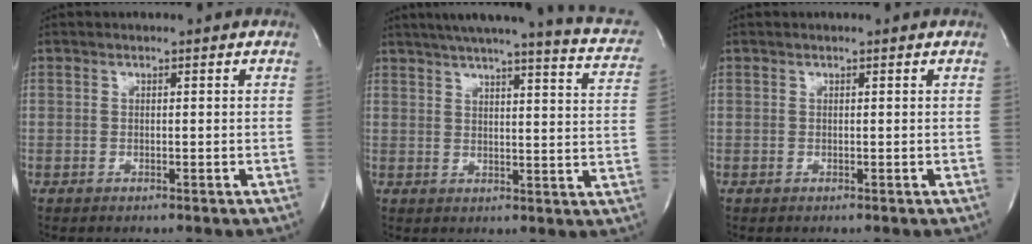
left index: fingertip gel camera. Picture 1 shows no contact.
{"total": 20.3, "force": [16.9, 2.0, 11.0], "torque": [-0.152, -0.009, 0.194]}
{"total": 0.6, "force": [0.6, 0.0, 0.2], "torque": [-0.005, 0.003, 0.009]}